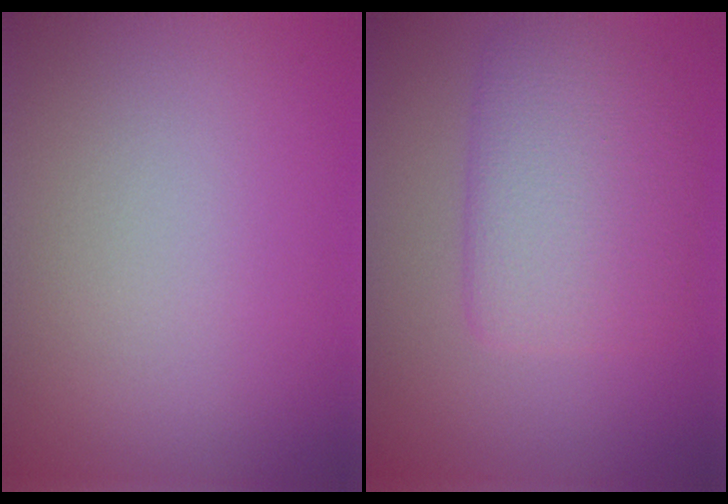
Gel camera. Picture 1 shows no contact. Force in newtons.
{"total": 4.9, "press": 4.9, "slide": 0.2}